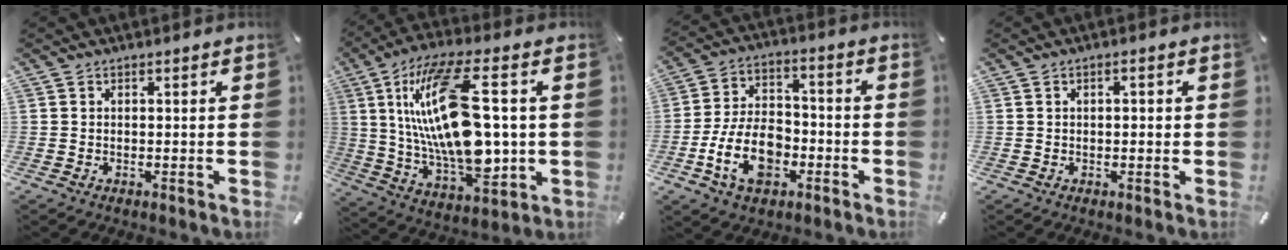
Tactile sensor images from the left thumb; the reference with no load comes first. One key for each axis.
{"total": 25.4, "fx": 4.1, "fy": 11.0, "fz": 22.5, "tx": -0.460, "ty": -0.020, "tz": 0.060}
{"total": 14.0, "fx": -5.1, "fy": 9.1, "fz": 9.4, "tx": -0.188, "ty": 0.018, "tz": -0.089}
{"total": 1.7, "fx": -0.1, "fy": 0.8, "fz": 1.5, "tx": -0.028, "ty": 0.006, "tz": -0.004}